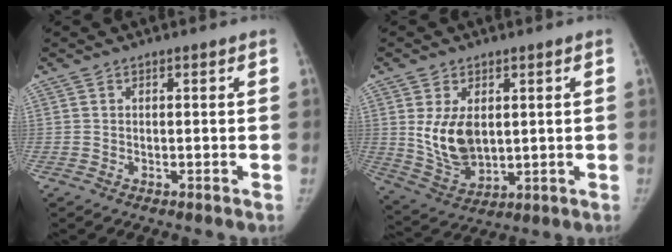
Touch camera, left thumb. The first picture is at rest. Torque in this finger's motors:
{"motor_torque": [-0.26, 0.49, 1.31, 0.03, 0.10]}